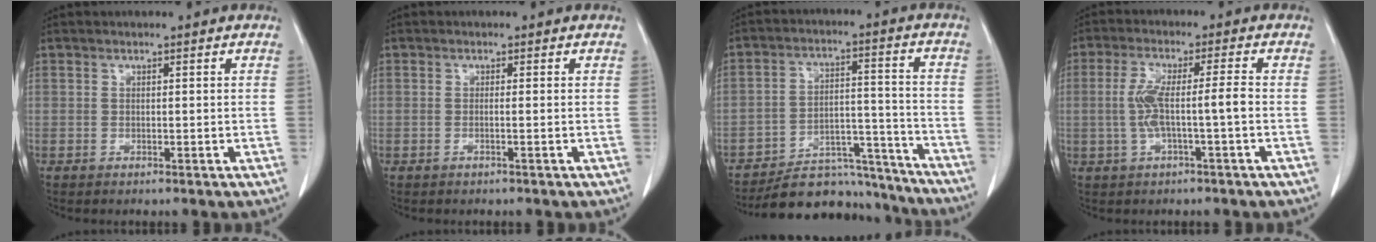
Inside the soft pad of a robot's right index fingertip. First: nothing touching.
{"total": 0.6, "force": [-0.2, -0.3, 0.4], "torque": [-0.001, 0.003, -0.009]}
{"total": 13.9, "force": [-13.2, 4.1, 1.2], "torque": [0.009, 0.057, -0.195]}
{"total": 6.3, "force": [-0.9, 0.2, 6.2], "torque": [-0.129, 0.015, -0.014]}